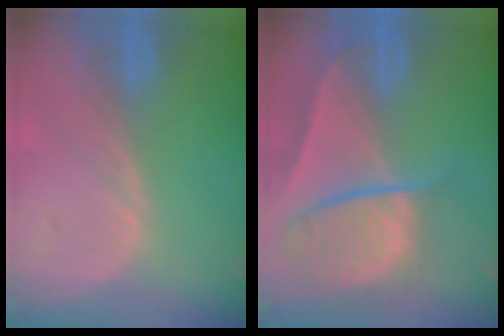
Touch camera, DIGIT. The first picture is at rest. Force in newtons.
{"total": 10.1, "press": 8.4, "slide": 5.5}